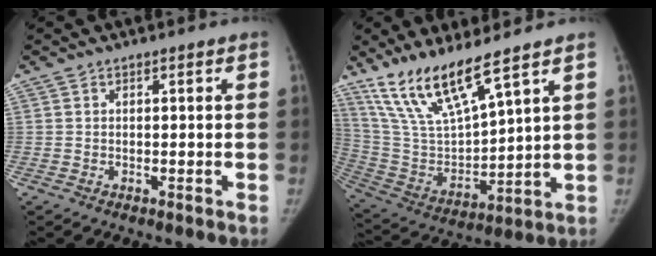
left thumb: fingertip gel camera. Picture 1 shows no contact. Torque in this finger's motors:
{"motor_torque": [0.26, 0.14, 1.44, -1.34, 0.13]}